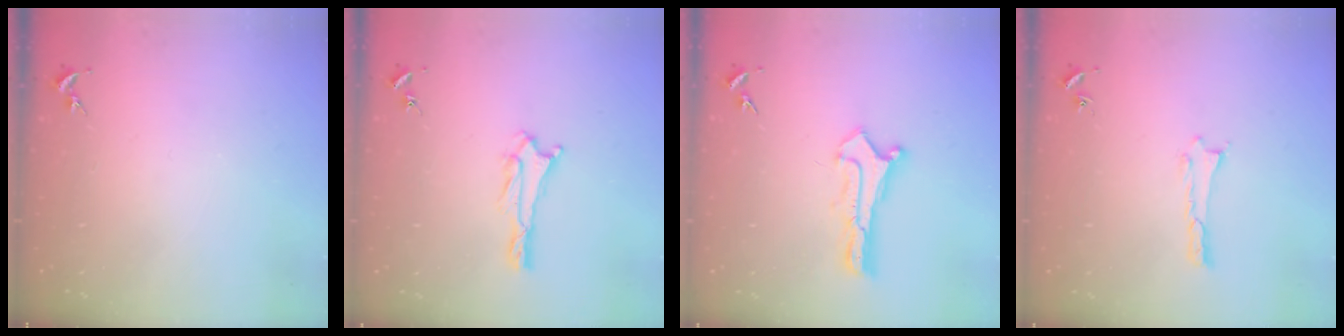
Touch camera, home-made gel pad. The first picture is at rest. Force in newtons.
{"total": 0.7, "press": 0.7, "slide": 0.1}
{"total": 0.8, "press": 0.8, "slide": 0.0}
{"total": 0.0}